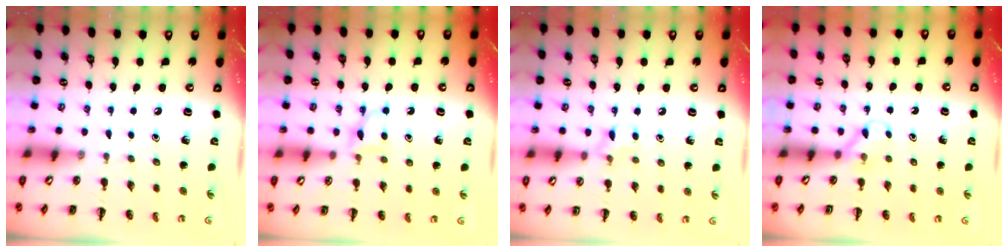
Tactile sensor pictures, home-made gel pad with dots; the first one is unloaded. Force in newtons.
{"total": 4.1, "press": 3.9, "slide": 1.3}
{"total": 6.8, "press": 6.5, "slide": 2.0}
{"total": 5.4, "press": 5.2, "slide": 1.5}